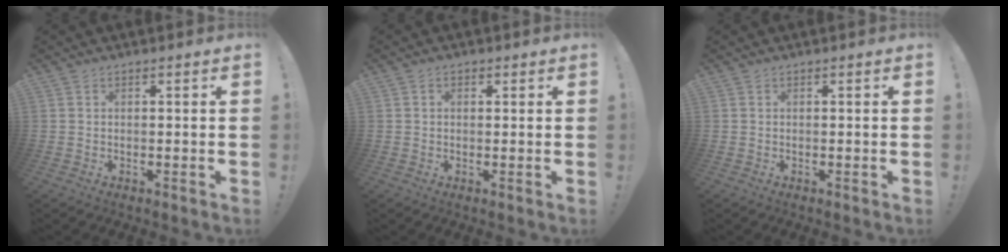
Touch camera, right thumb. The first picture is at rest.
{"total": 1.1, "force": [0.3, 0.8, 0.7], "torque": [-0.009, 0.003, 0.003]}
{"total": 0.0}